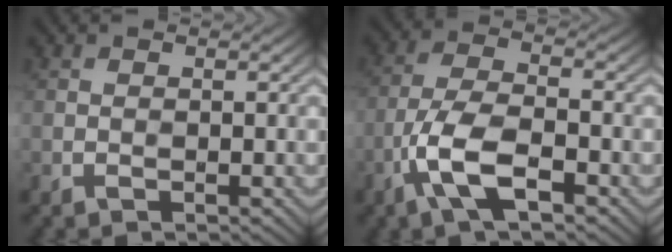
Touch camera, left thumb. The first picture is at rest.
{"total": 7.9, "force": [-3.6, 3.0, 6.3], "torque": [-0.133, 0.001, -0.076]}